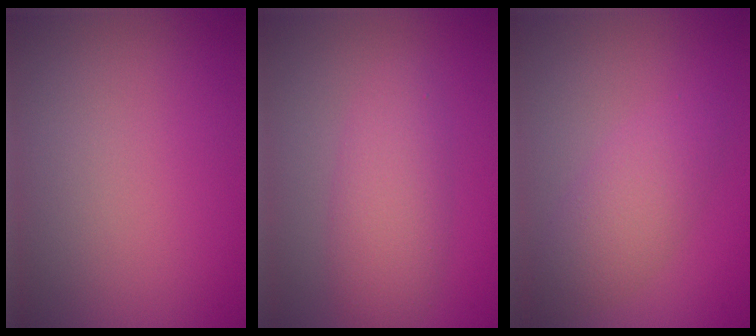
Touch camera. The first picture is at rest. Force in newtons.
{"total": 4.1, "press": 4.1, "slide": 0.1}
{"total": 3.4, "press": 3.4, "slide": 0.1}